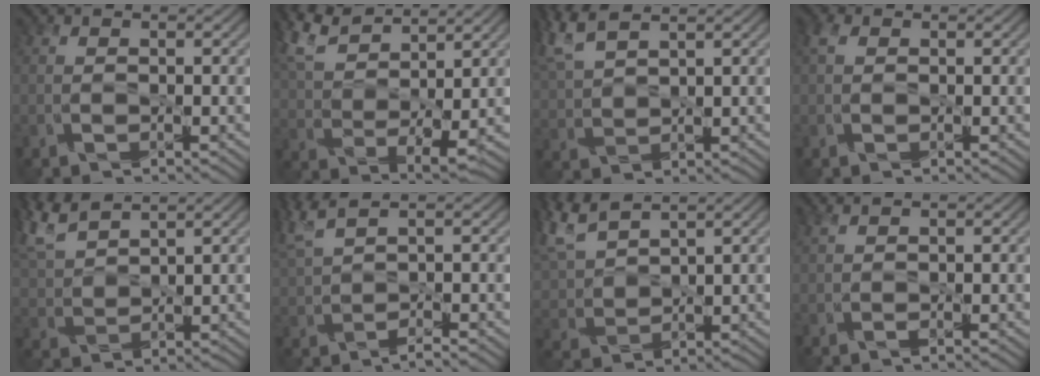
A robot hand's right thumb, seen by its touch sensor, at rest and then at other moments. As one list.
[{"total": 9.6, "force": [7.4, 2.4, 5.6], "torque": [-0.151, 0.021, 0.152]}, {"total": 7.1, "force": [5.4, 1.8, 4.2], "torque": [-0.131, 0.025, 0.113]}, {"total": 1.1, "force": [0.6, 0.7, 0.5], "torque": [-0.017, 0.005, 0.008]}, {"total": 7.3, "force": [6.2, 1.7, 3.5], "torque": [-0.107, 0.026, 0.132]}, {"total": 5.2, "force": [2.4, 0.7, 4.6], "torque": [-0.099, 0.022, 0.047]}, {"total": 8.8, "force": [6.7, 3.1, 4.8], "torque": [-0.157, 0.030, 0.138]}, {"total": 1.2, "force": [1.0, -0.5, 0.4], "torque": [-0.017, 0.007, 0.018]}]